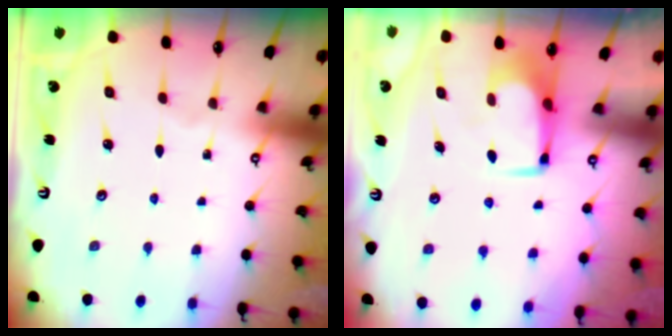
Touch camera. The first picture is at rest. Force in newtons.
{"total": 1.6, "press": 1.4, "slide": 0.7}